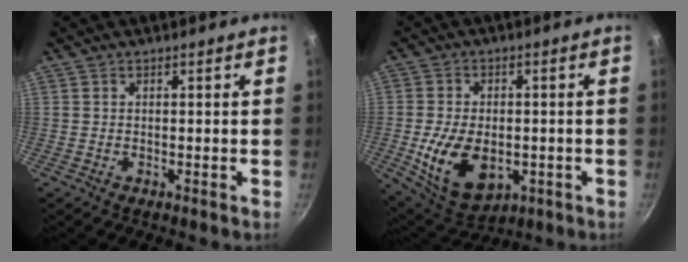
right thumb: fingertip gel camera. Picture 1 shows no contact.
{"total": 14.0, "force": [-2.7, 9.0, 10.3], "torque": [-0.166, -0.004, -0.027]}